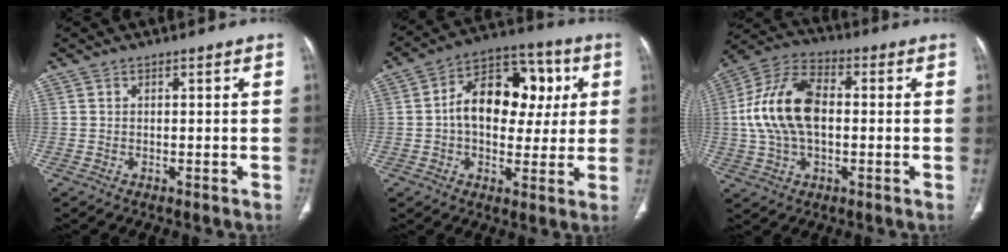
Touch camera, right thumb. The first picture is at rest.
{"total": 16.7, "force": [2.1, 11.3, 12.2], "torque": [-0.143, 0.026, 0.025]}
{"total": 15.5, "force": [0.5, 9.2, 12.4], "torque": [-0.242, 0.027, 0.003]}